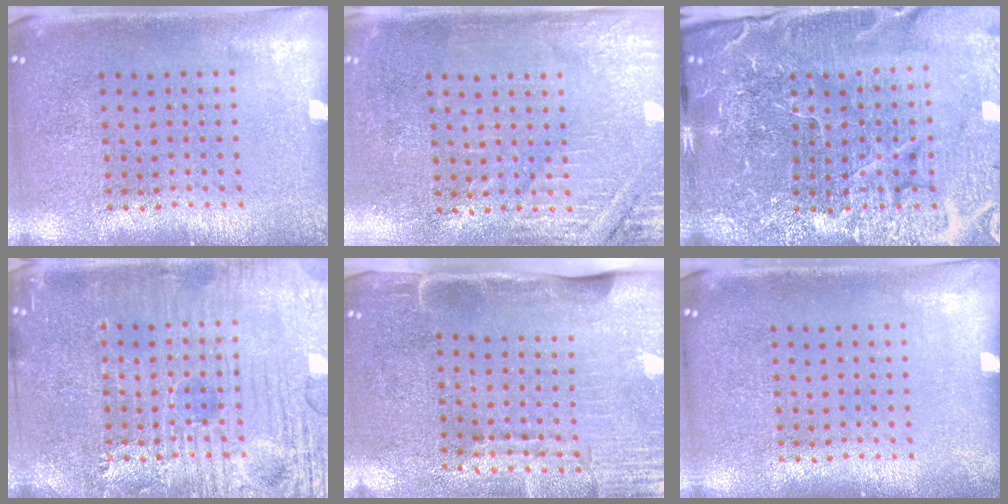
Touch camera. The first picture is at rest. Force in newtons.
{"total": 2.8, "press": 2.7, "slide": 0.8}
{"total": 6.6, "press": 5.8, "slide": 3.0}
{"total": 7.1, "press": 7.1, "slide": 0.9}
{"total": 4.4, "press": 3.7, "slide": 2.4}
{"total": 0.0}